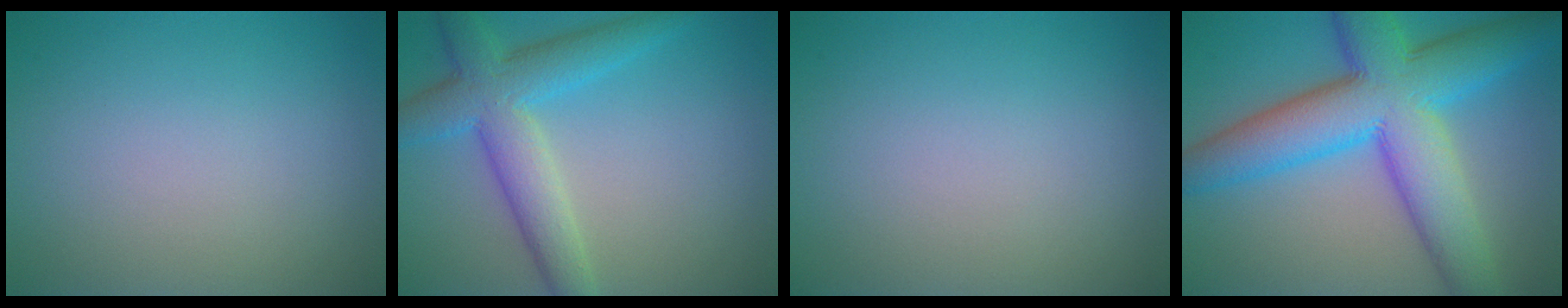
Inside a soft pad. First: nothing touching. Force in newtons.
{"total": 6.2, "press": 6.2, "slide": 0.3}
{"total": 0.0}
{"total": 11.9, "press": 11.9, "slide": 0.2}